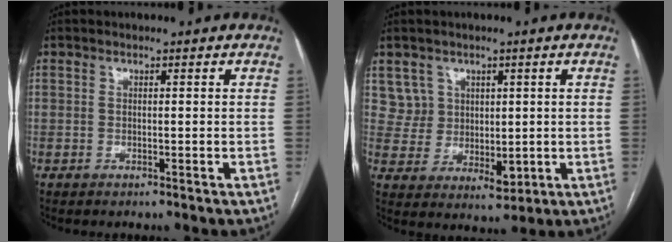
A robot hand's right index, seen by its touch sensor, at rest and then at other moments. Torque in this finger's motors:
{"motor_torque": [-0.24, 0.12, -0.02, -0.01]}